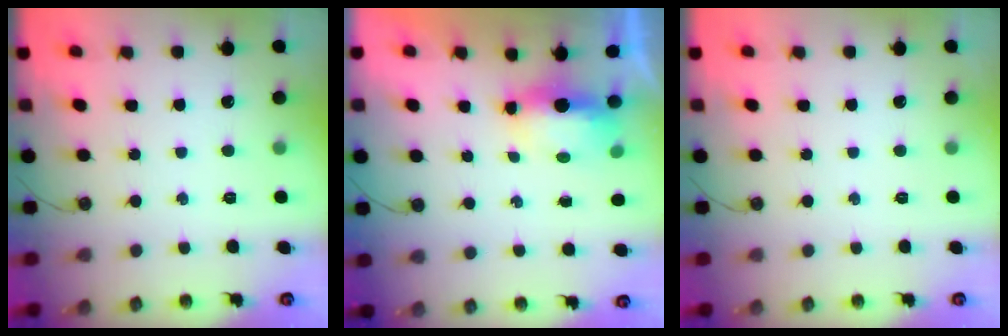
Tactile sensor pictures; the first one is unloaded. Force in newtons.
{"total": 10.8, "press": 7.1, "slide": 8.1}
{"total": 0.0}